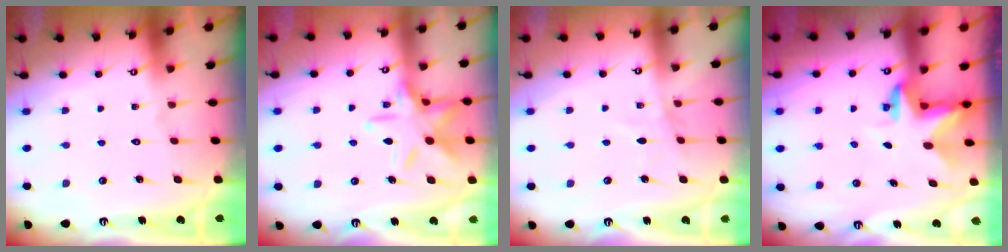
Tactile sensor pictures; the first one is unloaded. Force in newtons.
{"total": 14.0, "press": 14.0, "slide": 0.9}
{"total": 2.9, "press": 2.9, "slide": 0.4}
{"total": 2.9, "press": 2.9, "slide": 0.2}